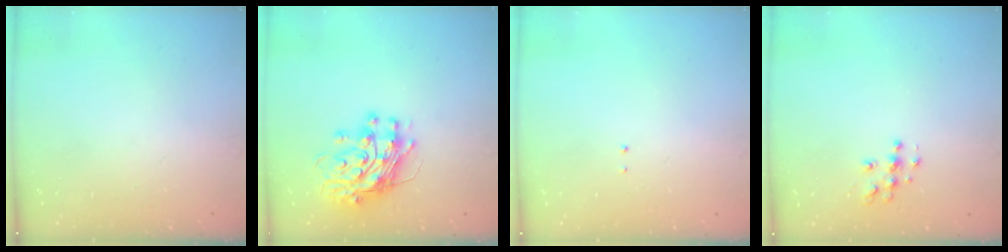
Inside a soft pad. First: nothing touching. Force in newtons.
{"total": 13.1, "press": 13.1, "slide": 1.3}
{"total": 1.3, "press": 1.2, "slide": 0.6}
{"total": 5.8, "press": 5.8, "slide": 0.2}